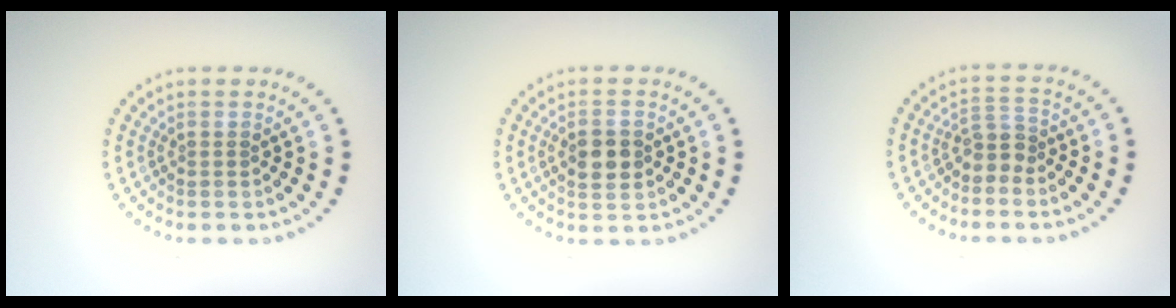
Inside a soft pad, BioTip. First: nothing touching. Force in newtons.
{"total": 3.0, "press": 3.0, "slide": 0.1}
{"total": 2.2, "press": 1.7, "slide": 1.4}